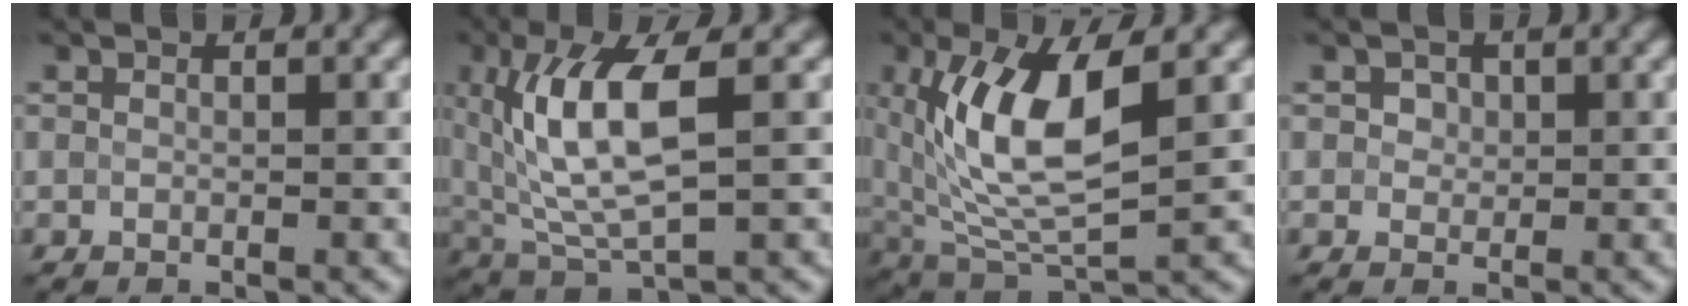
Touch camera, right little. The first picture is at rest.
{"total": 8.4, "force": [1.8, 2.9, 7.7], "torque": [-0.162, -0.001, 0.035]}
{"total": 9.6, "force": [1.8, 3.7, 8.6], "torque": [-0.171, 0.001, 0.034]}
{"total": 1.4, "force": [0.6, 1.1, 0.6], "torque": [-0.005, 0.010, 0.002]}